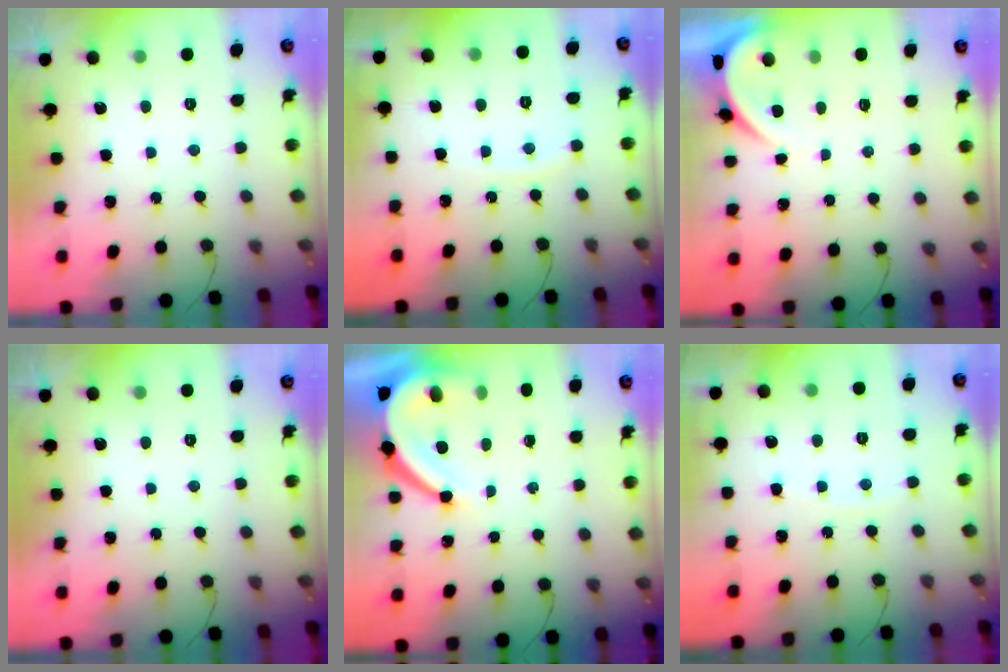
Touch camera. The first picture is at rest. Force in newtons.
{"total": 2.9, "press": 2.9, "slide": 0.5}
{"total": 2.1, "press": 2.1, "slide": 0.2}
{"total": 0.0}
{"total": 10.6, "press": 10.5, "slide": 1.3}
{"total": 2.6, "press": 2.6, "slide": 0.2}